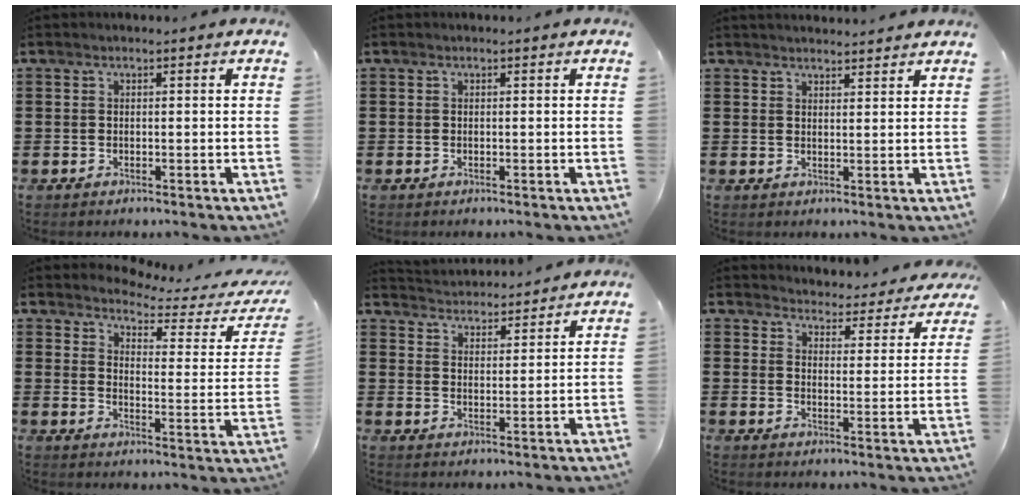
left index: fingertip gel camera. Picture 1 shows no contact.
{"total": 0.0}
{"total": 2.0, "force": [2.0, 0.0, -0.1], "torque": [-0.003, -0.002, 0.039]}
{"total": 3.2, "force": [3.0, 0.4, 1.2], "torque": [-0.036, -0.029, 0.042]}
{"total": 3.5, "force": [3.5, 0.1, -0.4], "torque": [-0.007, -0.021, 0.061]}
{"total": 4.1, "force": [4.1, 0.2, -0.1], "torque": [-0.013, -0.032, 0.068]}